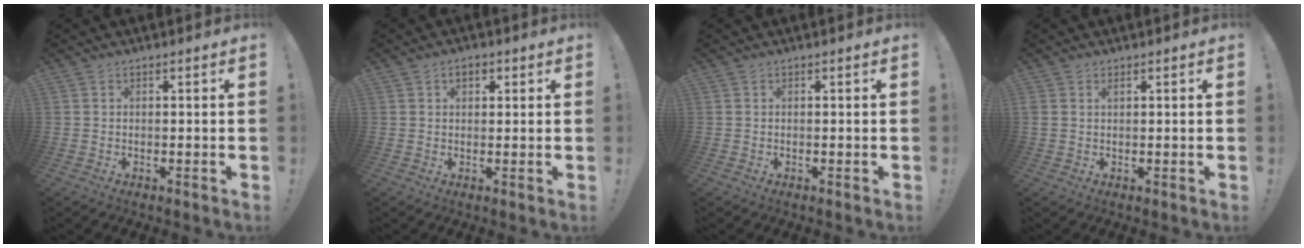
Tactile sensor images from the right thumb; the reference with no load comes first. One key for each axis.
{"total": 2.7, "fx": 0.9, "fy": 1.7, "fz": 1.9, "tx": -0.024, "ty": 0.002, "tz": 0.013}
{"total": 0.0}
{"total": 1.2, "fx": 0.6, "fy": 0.6, "fz": 0.9, "tx": -0.027, "ty": 0.005, "tz": 0.014}